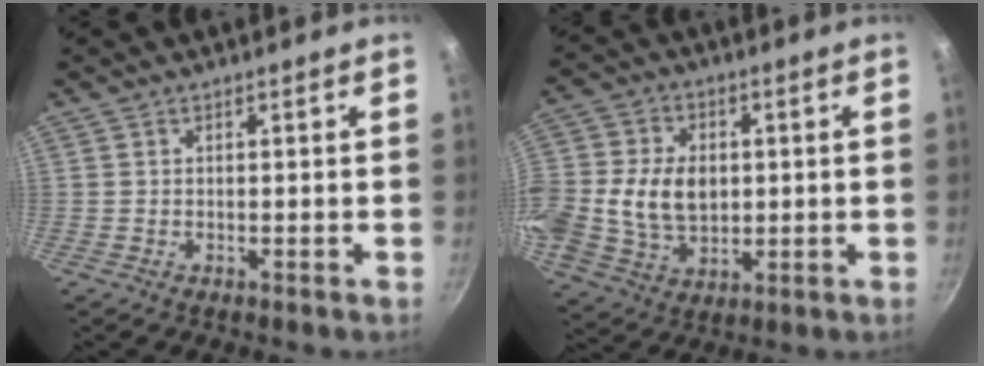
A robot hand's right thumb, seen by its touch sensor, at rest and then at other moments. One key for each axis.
{"total": 16.2, "fx": 0.3, "fy": 12.4, "fz": 10.3, "tx": -0.213, "ty": 0.022, "tz": 0.008}